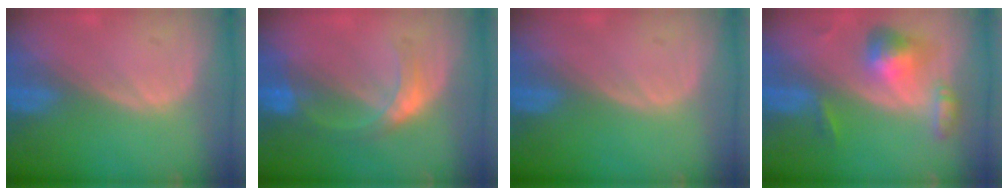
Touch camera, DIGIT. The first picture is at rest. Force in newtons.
{"total": 5.2, "press": 4.8, "slide": 1.9}
{"total": 0.0}
{"total": 6.5, "press": 5.9, "slide": 2.5}